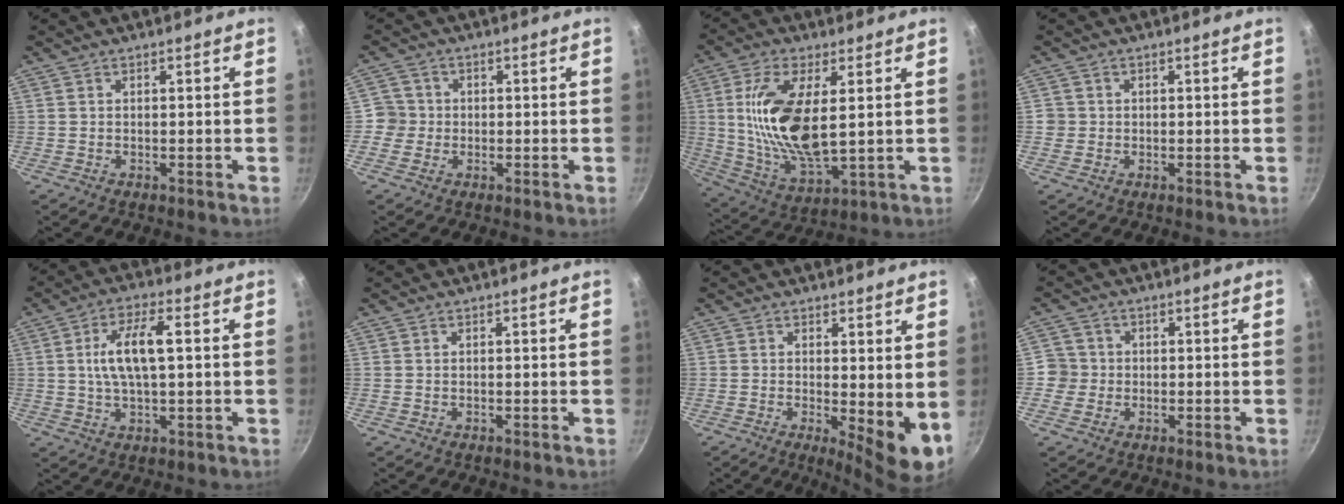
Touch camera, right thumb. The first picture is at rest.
{"total": 3.6, "force": [-0.5, 3.6, 0.2], "torque": [0.022, 0.010, -0.018]}
{"total": 16.7, "force": [2.4, 7.1, 15.0], "torque": [-0.297, -0.022, 0.055]}
{"total": 1.9, "force": [-0.1, 1.9, 0.2], "torque": [0.009, 0.006, -0.003]}
{"total": 9.4, "force": [1.0, 4.0, 8.4], "torque": [-0.159, 0.013, 0.017]}
{"total": 0.0}
{"total": 7.9, "force": [-0.3, 2.6, 7.4], "torque": [-0.100, -0.019, 0.003]}
{"total": 3.8, "force": [-0.5, 3.7, 0.1], "torque": [0.024, 0.010, -0.018]}